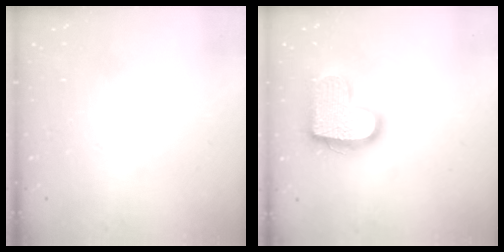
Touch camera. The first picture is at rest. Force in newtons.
{"total": 15.6, "press": 15.6, "slide": 0.8}